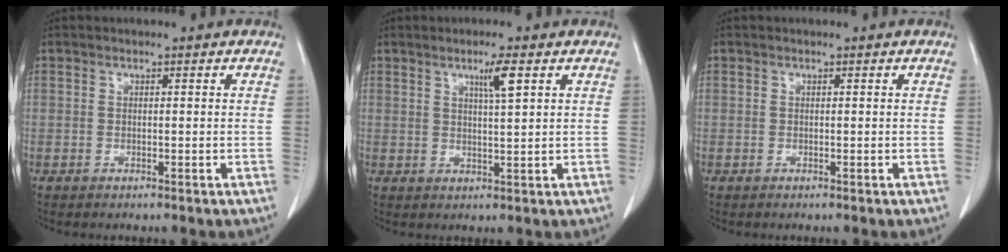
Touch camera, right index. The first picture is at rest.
{"total": 3.6, "force": [1.8, -0.2, 3.2], "torque": [-0.058, -0.005, 0.032]}
{"total": 0.0}